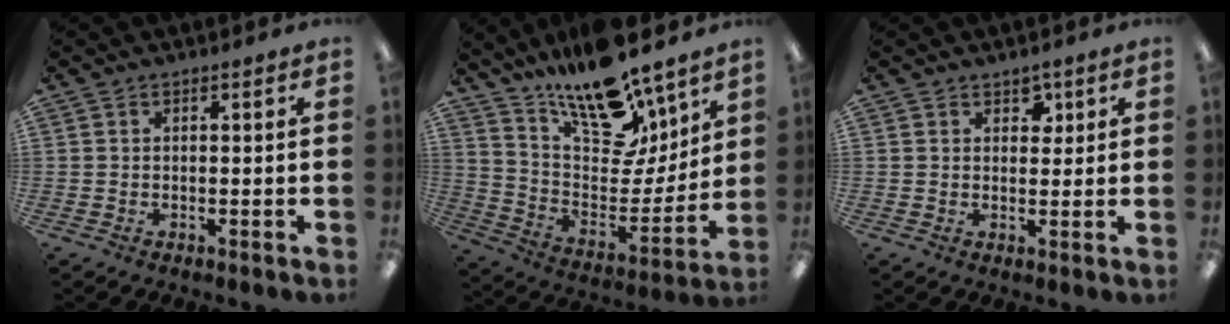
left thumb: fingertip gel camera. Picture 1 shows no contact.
{"total": 19.8, "force": [15.9, 7.3, 9.2], "torque": [-0.163, -0.120, 0.282]}
{"total": 2.8, "force": [1.9, 1.9, 0.9], "torque": [0.003, -0.008, 0.029]}